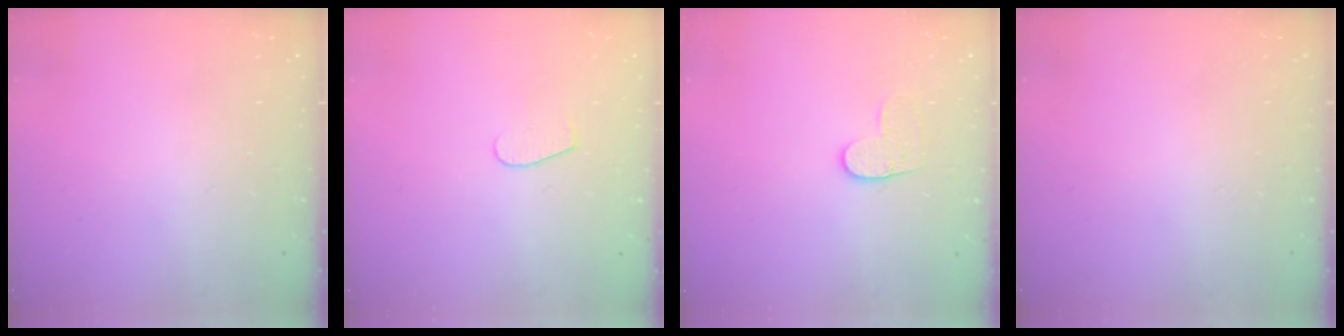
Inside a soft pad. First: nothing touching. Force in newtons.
{"total": 4.6, "press": 4.5, "slide": 0.4}
{"total": 7.0, "press": 7.0, "slide": 0.7}
{"total": 0.0}